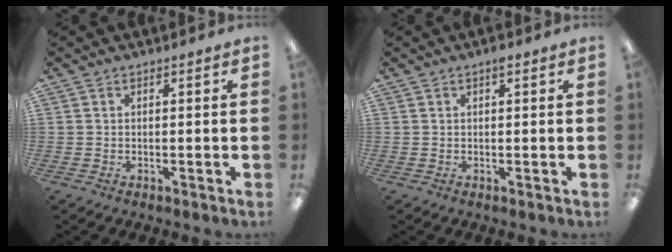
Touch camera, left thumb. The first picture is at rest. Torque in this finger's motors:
{"motor_torque": [0.19, -0.12, 0.11, -0.07, 0.06]}